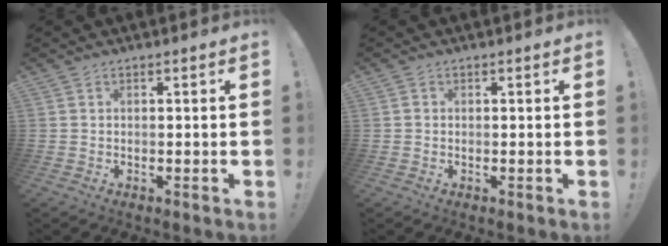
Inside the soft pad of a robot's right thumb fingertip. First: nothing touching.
{"total": 0.6, "force": [0.0, 0.6, 0.2], "torque": [-0.007, 0.004, 0.000]}